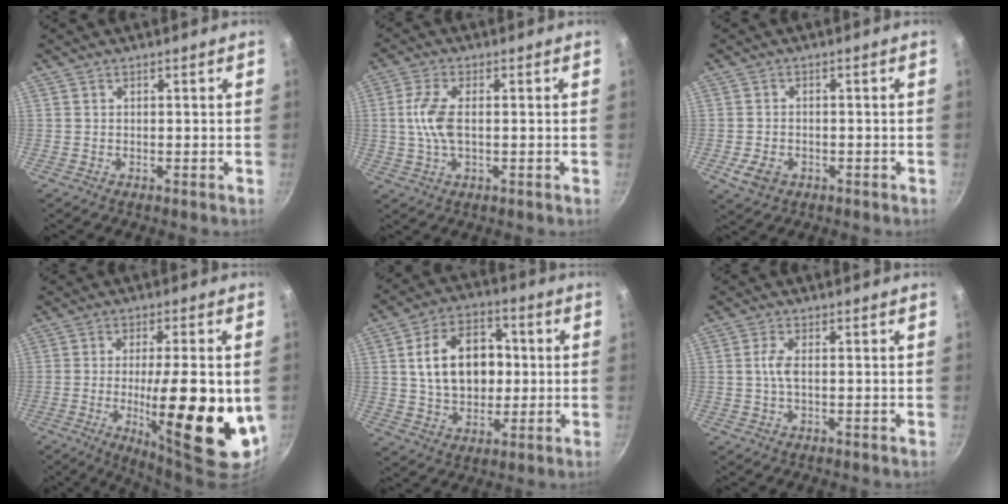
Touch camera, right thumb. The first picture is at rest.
{"total": 6.9, "force": [0.2, 3.1, 6.1], "torque": [-0.133, 0.005, 0.000]}
{"total": 4.4, "force": [-1.8, 3.1, 2.6], "torque": [-0.046, 0.009, -0.026]}
{"total": 20.6, "force": [-3.1, 5.6, 19.6], "torque": [-0.277, -0.005, -0.039]}
{"total": 15.5, "force": [1.6, 10.9, 10.9], "torque": [-0.146, 0.017, 0.026]}
{"total": 3.0, "force": [0.0, 1.2, 2.8], "torque": [-0.066, 0.006, -0.002]}